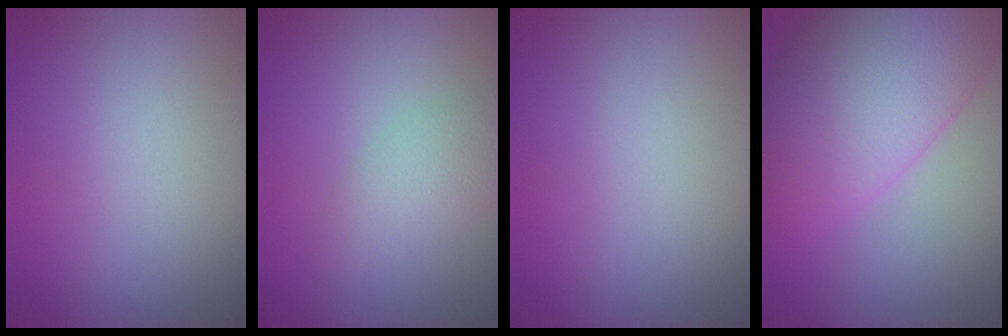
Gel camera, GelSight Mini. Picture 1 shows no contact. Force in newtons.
{"total": 2.8, "press": 2.8, "slide": 0.0}
{"total": 0.0}
{"total": 10.1, "press": 10.1, "slide": 0.3}